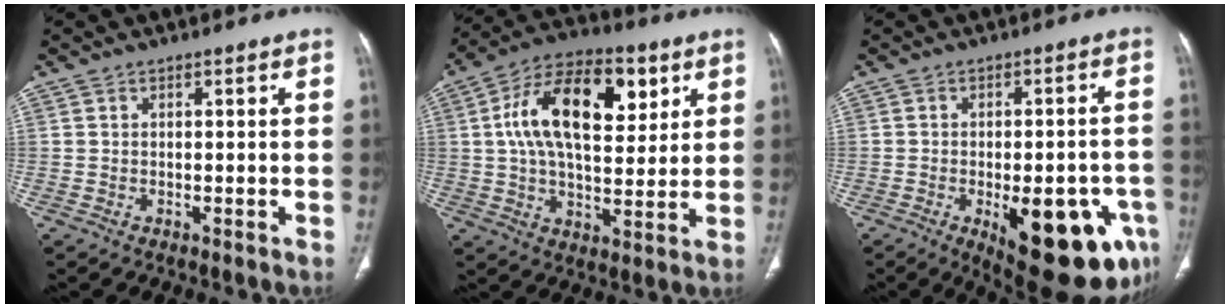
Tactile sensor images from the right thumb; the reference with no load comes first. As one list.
[{"total": 19.7, "force": [5.9, 10.5, 15.6], "torque": [-0.235, 0.002, 0.091]}, {"total": 20.5, "force": [-8.1, 8.1, 17.0], "torque": [-0.156, 0.012, -0.089]}]